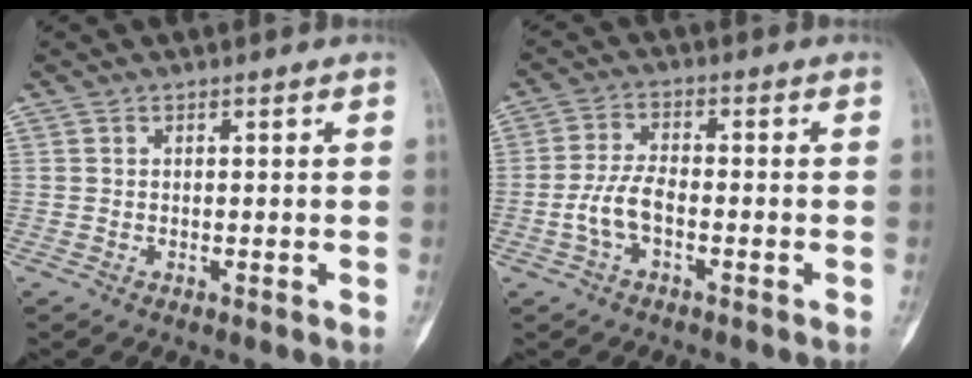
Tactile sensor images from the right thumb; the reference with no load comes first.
{"total": 5.7, "force": [-1.9, 2.6, 4.7], "torque": [-0.104, 0.021, -0.039]}